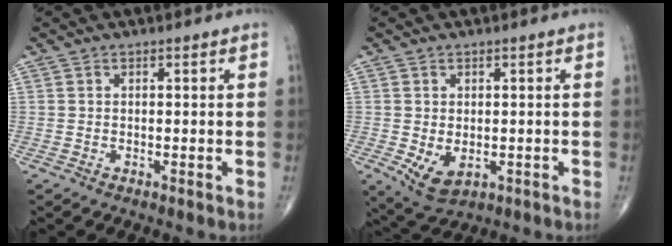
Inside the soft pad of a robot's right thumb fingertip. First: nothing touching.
{"total": 5.7, "force": [-1.1, 3.6, 4.3], "torque": [-0.068, -0.012, -0.006]}